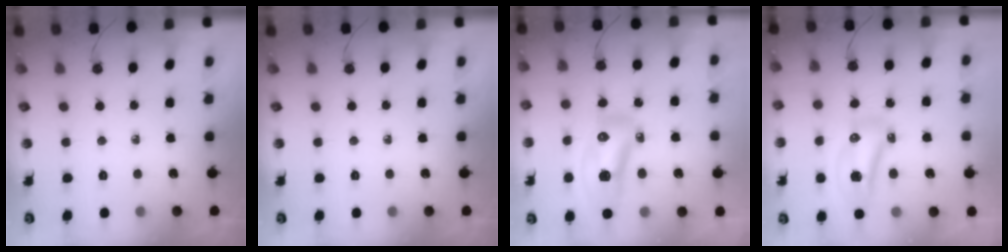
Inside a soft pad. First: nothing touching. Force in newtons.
{"total": 0.0}
{"total": 14.1, "press": 14.0, "slide": 1.7}
{"total": 11.0, "press": 10.6, "slide": 2.8}